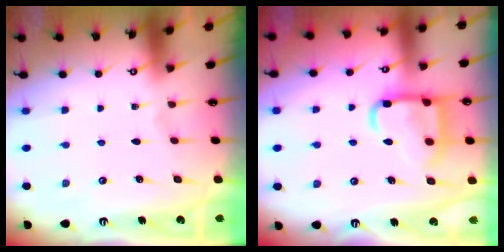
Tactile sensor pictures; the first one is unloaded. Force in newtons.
{"total": 15.8, "press": 15.7, "slide": 1.6}